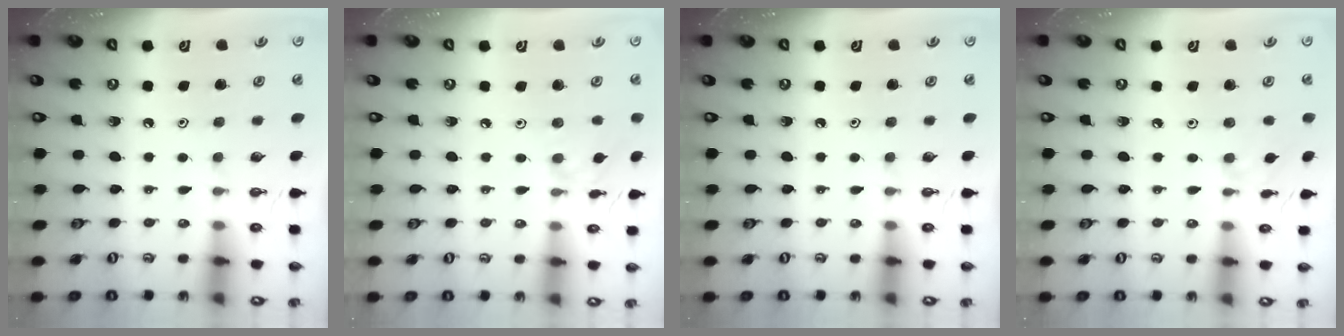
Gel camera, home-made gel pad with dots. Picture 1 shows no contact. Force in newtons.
{"total": 3.0, "press": 2.9, "slide": 0.6}
{"total": 0.0}
{"total": 2.1, "press": 2.1, "slide": 0.5}